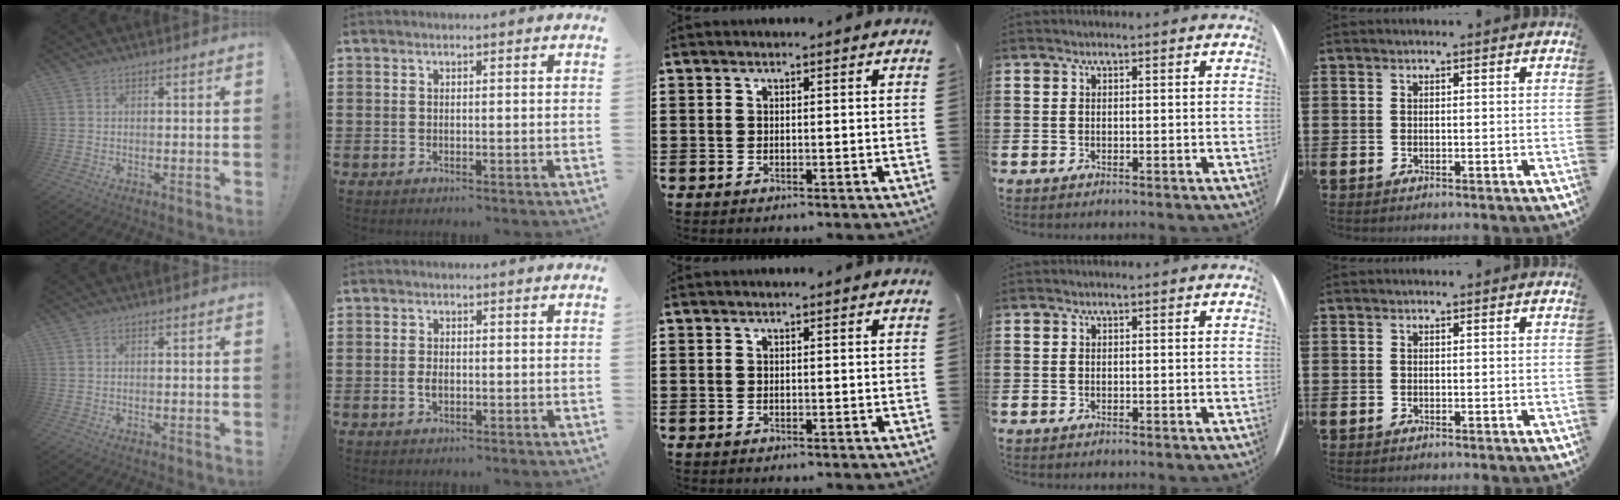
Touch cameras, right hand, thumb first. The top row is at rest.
{"index": {"total": 1.6, "force": [-0.3, 0.9, 1.3], "torque": [-0.025, 0.001, -0.004]}}